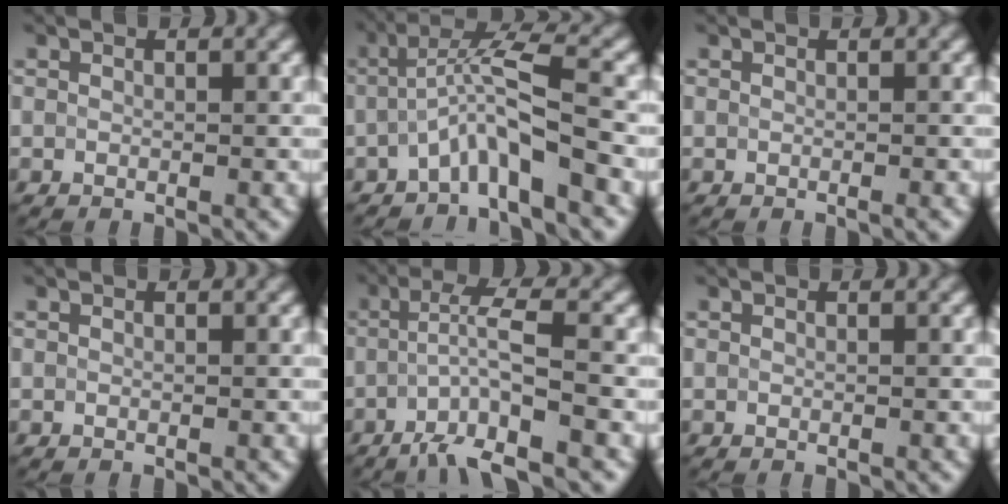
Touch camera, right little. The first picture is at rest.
{"total": 4.6, "force": [-2.0, 0.5, 4.1], "torque": [-0.079, 0.017, -0.047]}
{"total": 0.8, "force": [-0.4, 0.3, 0.7], "torque": [-0.007, 0.001, -0.011]}
{"total": 0.0}
{"total": 5.4, "force": [-2.4, 0.5, 4.9], "torque": [-0.085, 0.006, -0.055]}
{"total": 0.0}